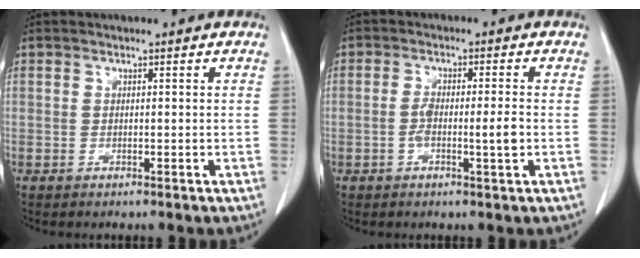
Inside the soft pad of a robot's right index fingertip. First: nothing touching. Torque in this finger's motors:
{"motor_torque": [0.22, 0.05, 0.14, 0.04]}